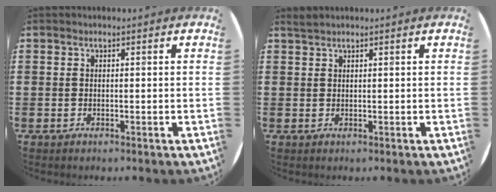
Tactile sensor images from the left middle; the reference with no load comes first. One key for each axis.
{"total": 0.8, "fx": 0.7, "fy": -0.1, "fz": 0.1, "tx": -0.003, "ty": 0.000, "tz": 0.015}